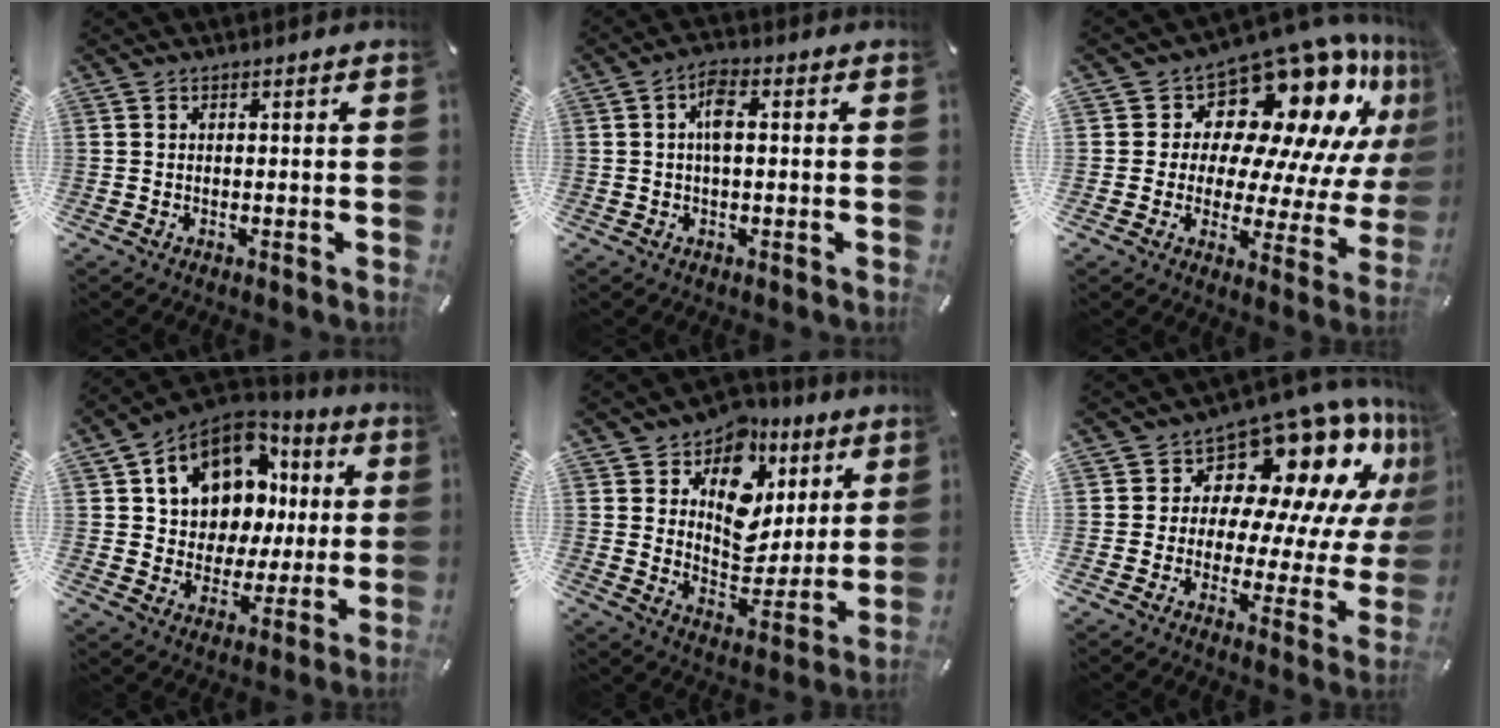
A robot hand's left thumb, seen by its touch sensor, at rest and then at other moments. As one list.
[{"total": 4.7, "force": [0.4, 2.0, 4.2], "torque": [-0.076, 0.009, 0.005]}, {"total": 17.5, "force": [11.8, 8.9, 9.4], "torque": [-0.116, -0.122, 0.191]}, {"total": 14.1, "force": [6.0, 11.3, 6.0], "torque": [-0.113, -0.035, 0.120]}, {"total": 13.2, "force": [5.6, 10.4, 5.8], "torque": [-0.085, -0.046, 0.105]}, {"total": 15.5, "force": [10.4, 8.4, 7.7], "torque": [-0.104, -0.104, 0.175]}]